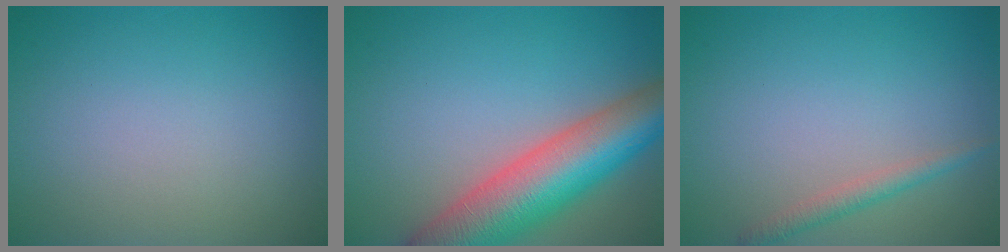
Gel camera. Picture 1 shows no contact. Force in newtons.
{"total": 10.3, "press": 10.3, "slide": 0.4}
{"total": 1.6, "press": 1.6, "slide": 0.0}